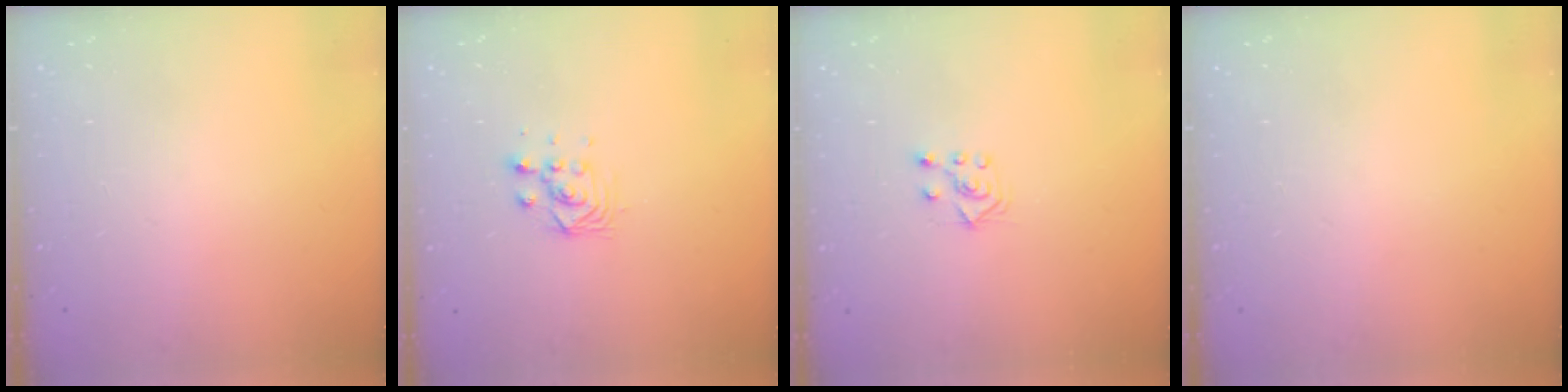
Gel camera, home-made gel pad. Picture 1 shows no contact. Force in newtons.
{"total": 2.9, "press": 2.8, "slide": 0.8}
{"total": 5.7, "press": 5.7, "slide": 0.8}
{"total": 0.0}